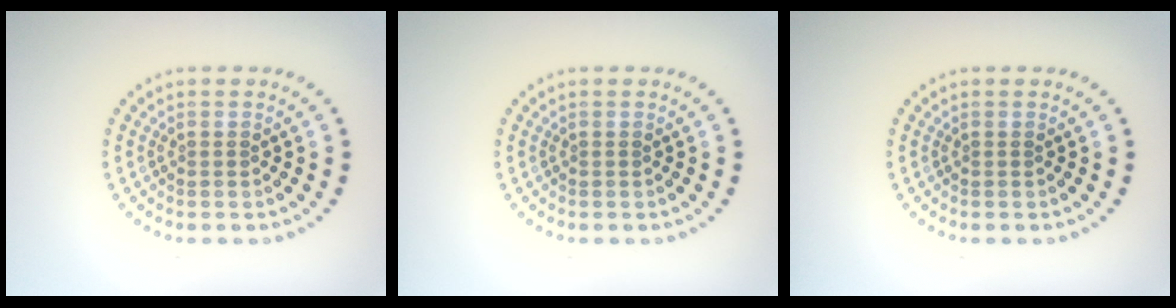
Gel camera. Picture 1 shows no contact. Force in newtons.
{"total": 0.0}
{"total": 0.0}